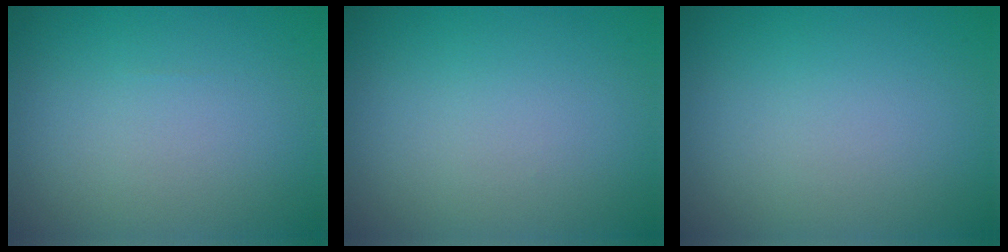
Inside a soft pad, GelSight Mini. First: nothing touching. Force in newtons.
{"total": 0.0}
{"total": 0.0}